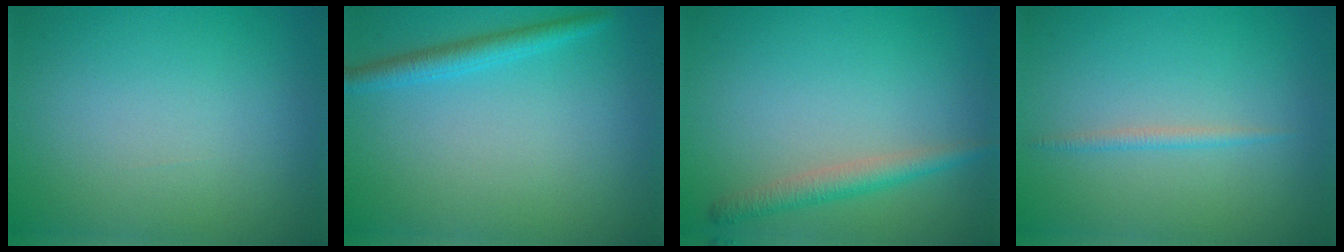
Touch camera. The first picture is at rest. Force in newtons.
{"total": 2.2, "press": 2.2, "slide": 0.1}
{"total": 2.3, "press": 2.3, "slide": 0.1}
{"total": 0.9, "press": 0.9, "slide": 0.0}